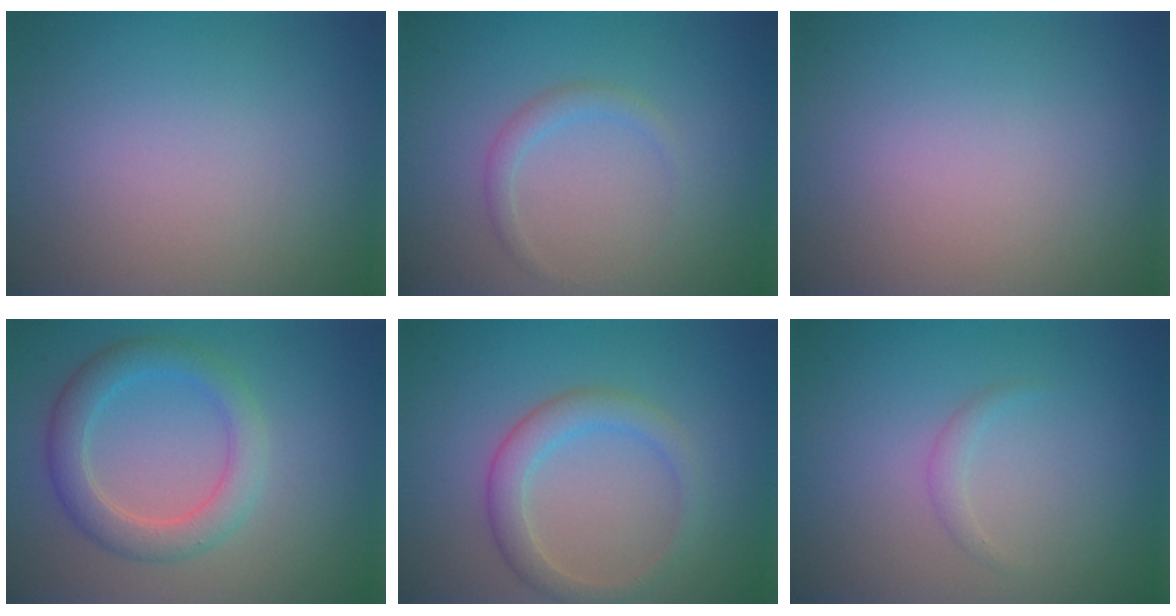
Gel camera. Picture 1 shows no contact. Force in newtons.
{"total": 1.3, "press": 1.3, "slide": 0.1}
{"total": 0.0}
{"total": 3.8, "press": 3.8, "slide": 0.0}
{"total": 3.0, "press": 3.0, "slide": 0.0}
{"total": 0.8, "press": 0.8, "slide": 0.0}